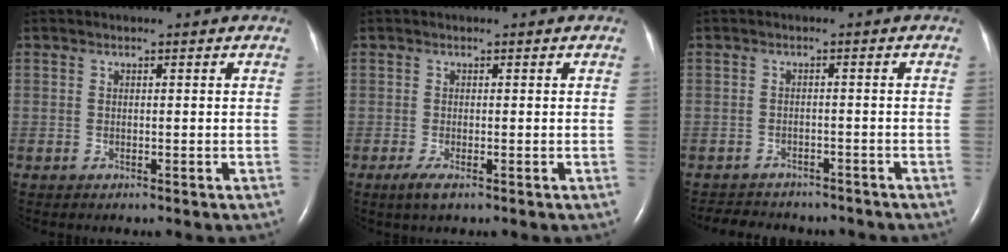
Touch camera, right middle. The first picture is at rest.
{"total": 2.1, "force": [-1.2, 0.4, 1.6], "torque": [-0.041, -0.006, -0.025]}
{"total": 9.9, "force": [-8.9, 3.6, 2.6], "torque": [-0.055, 0.002, -0.109]}